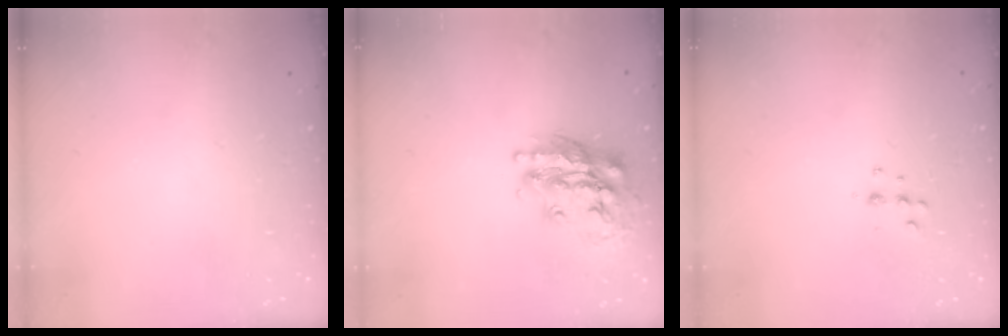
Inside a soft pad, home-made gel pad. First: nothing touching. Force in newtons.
{"total": 18.4, "press": 18.3, "slide": 1.7}
{"total": 5.1, "press": 5.0, "slide": 0.8}